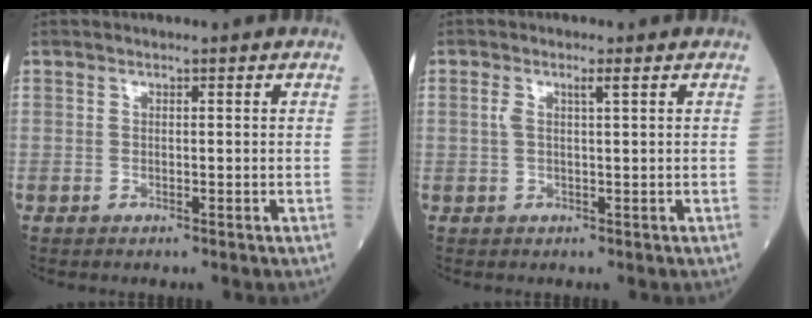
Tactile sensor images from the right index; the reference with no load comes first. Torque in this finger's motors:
{"motor_torque": [0.39, 0.33, 0.24, 0.07]}